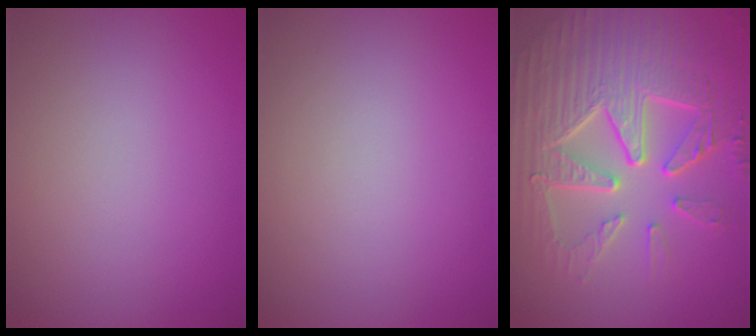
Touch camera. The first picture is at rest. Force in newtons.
{"total": 0.0}
{"total": 9.7, "press": 6.5, "slide": 7.1}